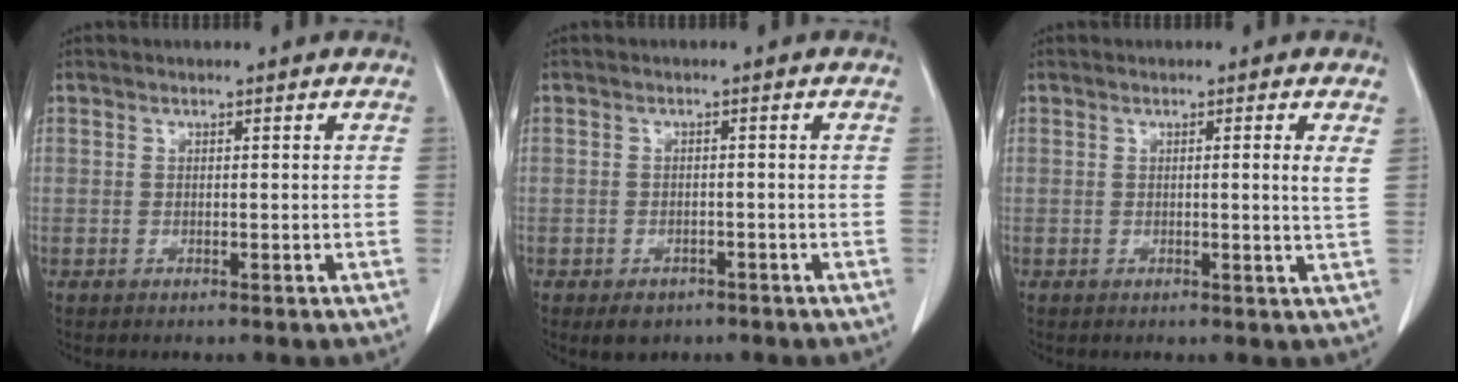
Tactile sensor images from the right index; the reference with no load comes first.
{"total": 3.2, "force": [-2.2, 2.0, 1.2], "torque": [-0.015, 0.000, -0.024]}
{"total": 2.3, "force": [0.7, -0.5, 2.1], "torque": [-0.031, -0.003, 0.008]}